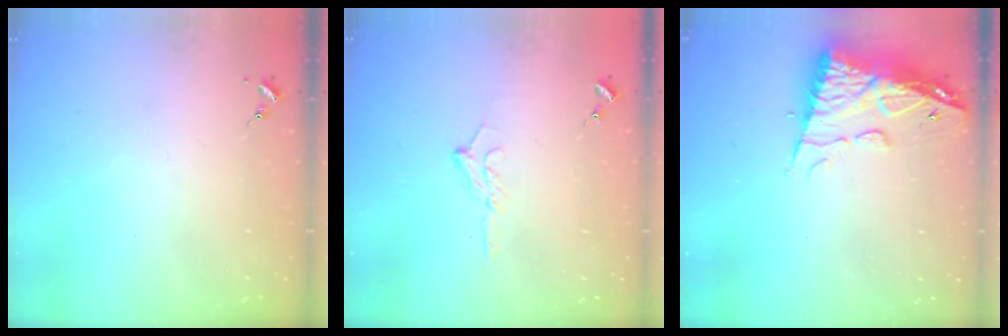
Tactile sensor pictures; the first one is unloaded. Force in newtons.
{"total": 6.5, "press": 6.5, "slide": 0.8}
{"total": 13.2, "press": 13.1, "slide": 1.4}